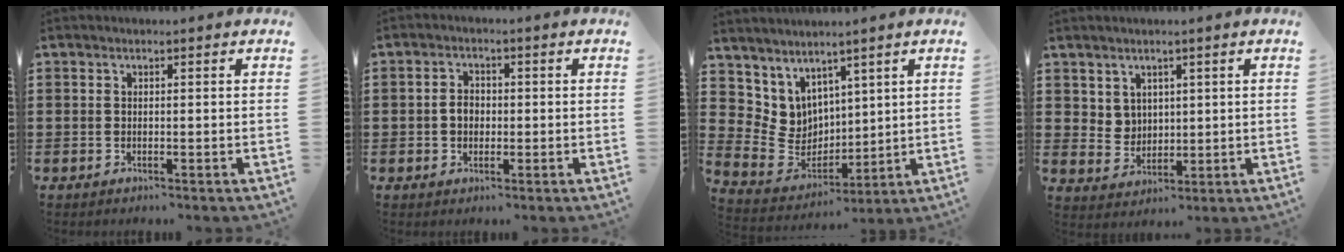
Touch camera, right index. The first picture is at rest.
{"total": 2.6, "force": [-0.3, 2.0, 1.6], "torque": [-0.035, 0.007, -0.008]}
{"total": 6.5, "force": [3.3, 5.6, 0.3], "torque": [-0.067, -0.045, 0.067]}
{"total": 4.1, "force": [2.6, 3.0, 0.6], "torque": [-0.026, 0.006, 0.049]}